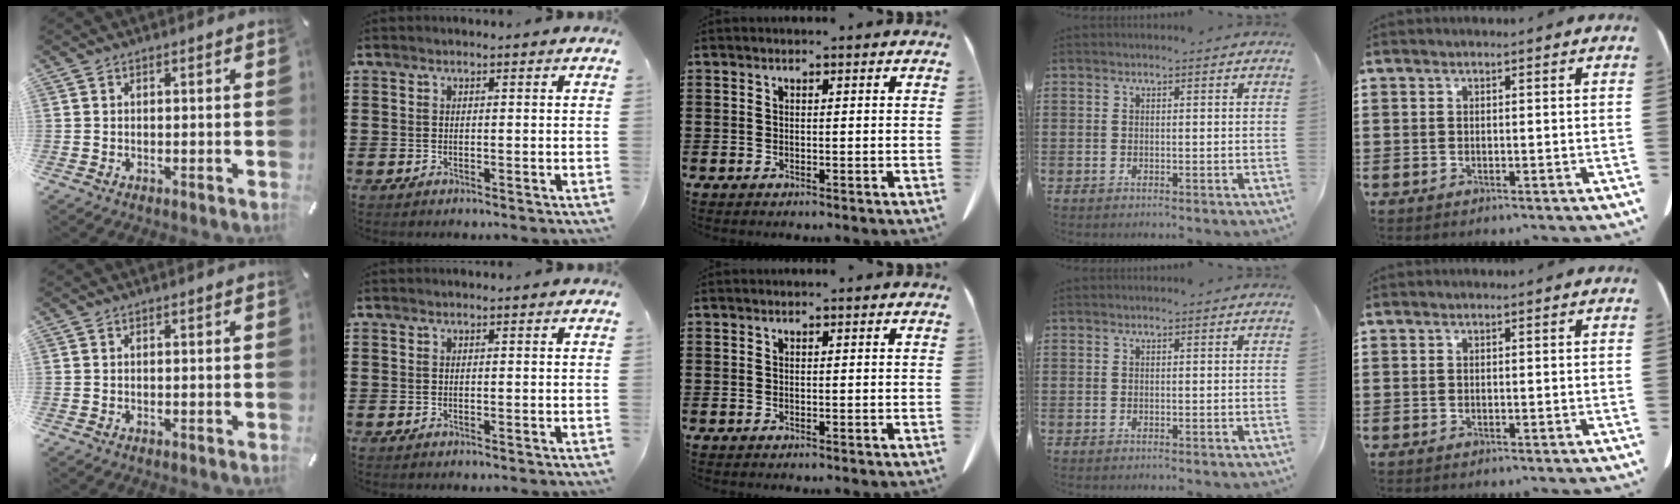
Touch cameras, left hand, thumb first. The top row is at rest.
{}